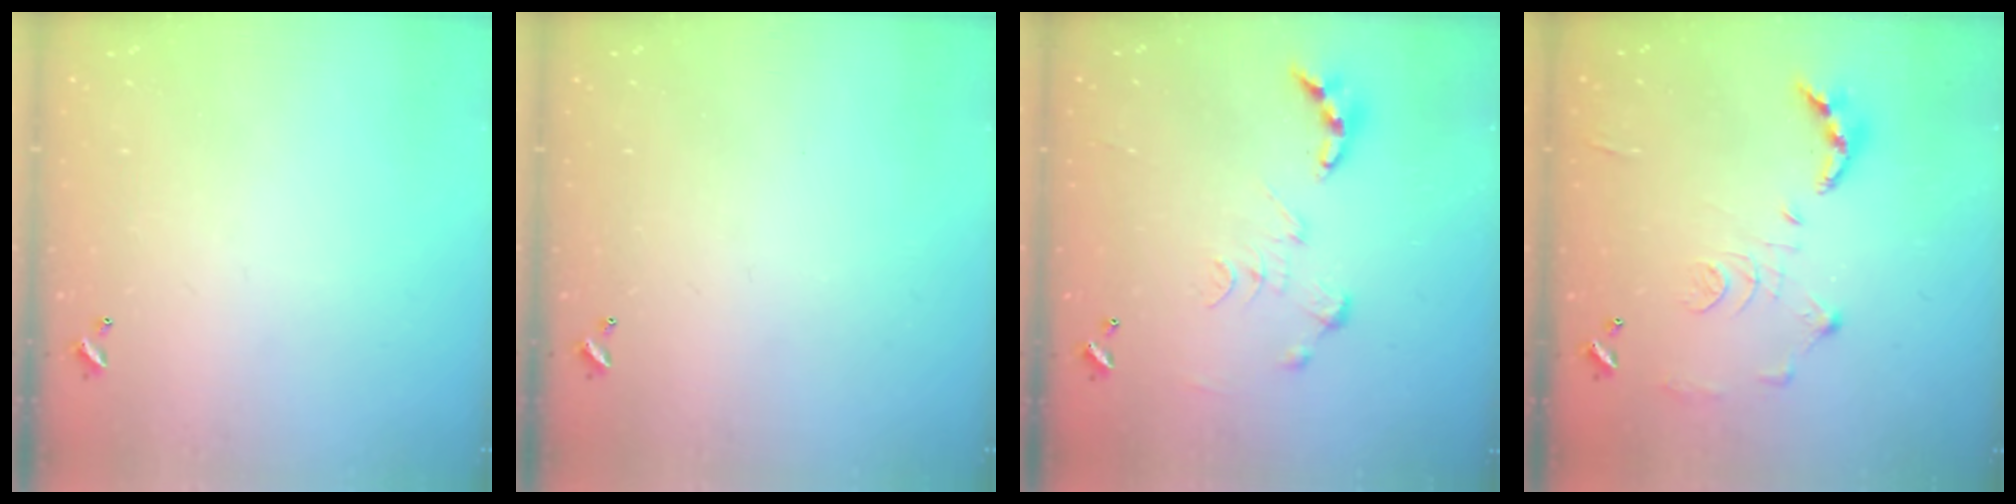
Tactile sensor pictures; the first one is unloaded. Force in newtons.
{"total": 0.0}
{"total": 0.0}
{"total": 10.7, "press": 10.6, "slide": 0.5}